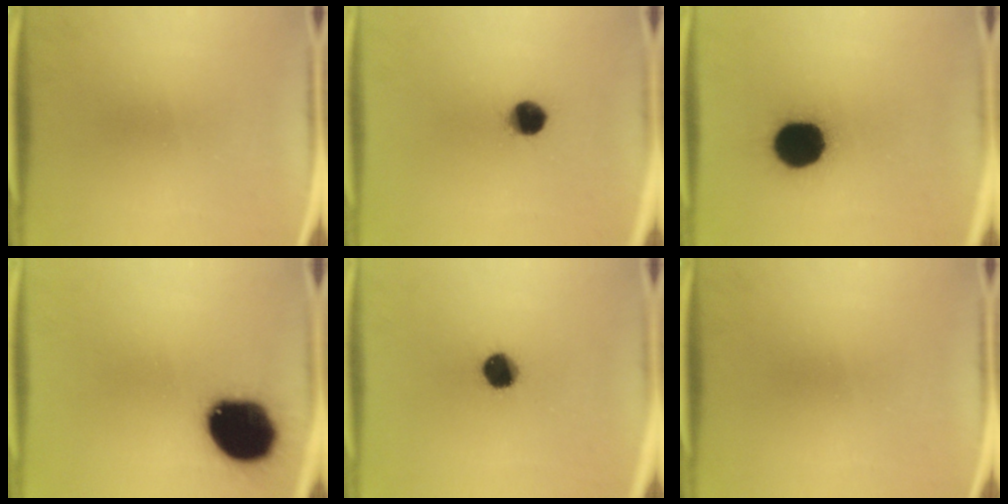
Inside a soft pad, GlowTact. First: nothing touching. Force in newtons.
{"total": 6.6}
{"total": 18.6}
{"total": 18.6}
{"total": 7.8}
{"total": 0.0}